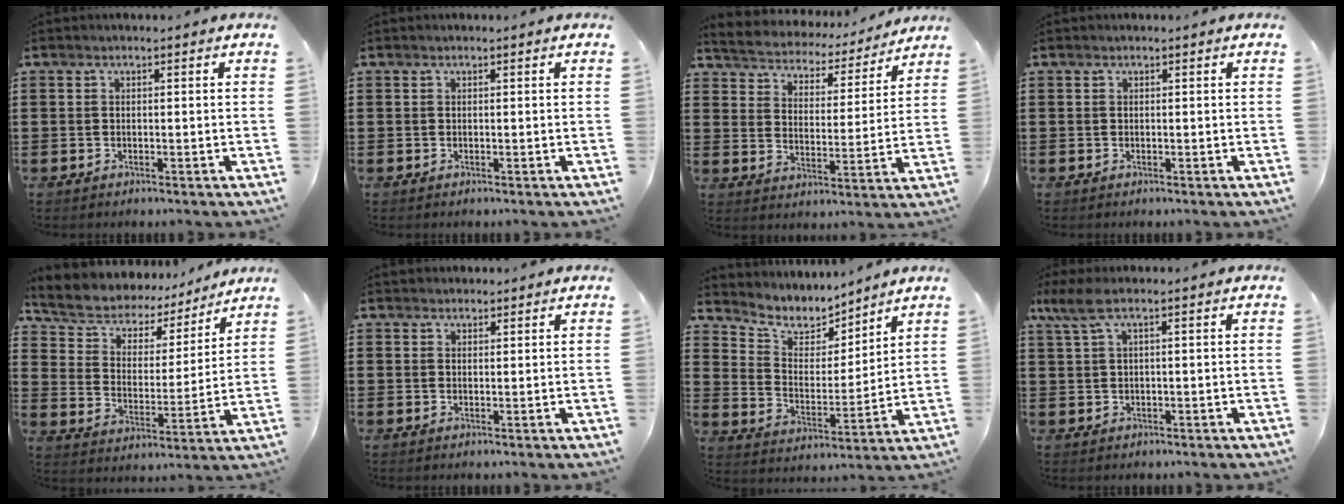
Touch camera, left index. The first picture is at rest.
{"total": 0.0}
{"total": 3.6, "force": [3.5, 0.4, -0.2], "torque": [-0.022, -0.033, 0.052]}
{"total": 0.0}
{"total": 5.9, "force": [5.0, 2.9, 0.8], "torque": [-0.050, -0.034, 0.085]}
{"total": 1.2, "force": [1.1, 0.5, -0.1], "torque": [-0.001, 0.001, 0.021]}
{"total": 5.9, "force": [5.5, 2.1, 0.8], "torque": [-0.054, -0.037, 0.094]}
{"total": 2.9, "force": [0.8, 0.5, 2.7], "torque": [-0.070, -0.005, 0.009]}